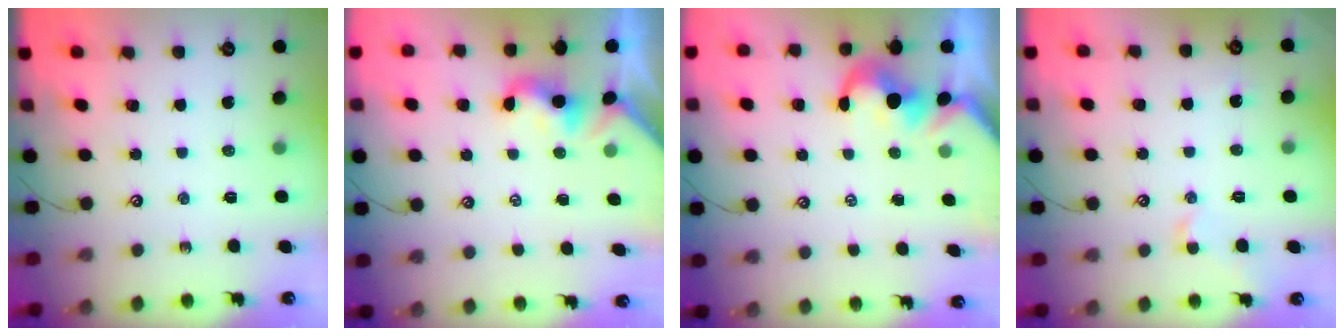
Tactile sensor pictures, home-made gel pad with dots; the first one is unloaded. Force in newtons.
{"total": 1.9, "press": 1.9, "slide": 0.5}
{"total": 1.4, "press": 1.0, "slide": 0.9}
{"total": 2.3, "press": 2.1, "slide": 0.9}